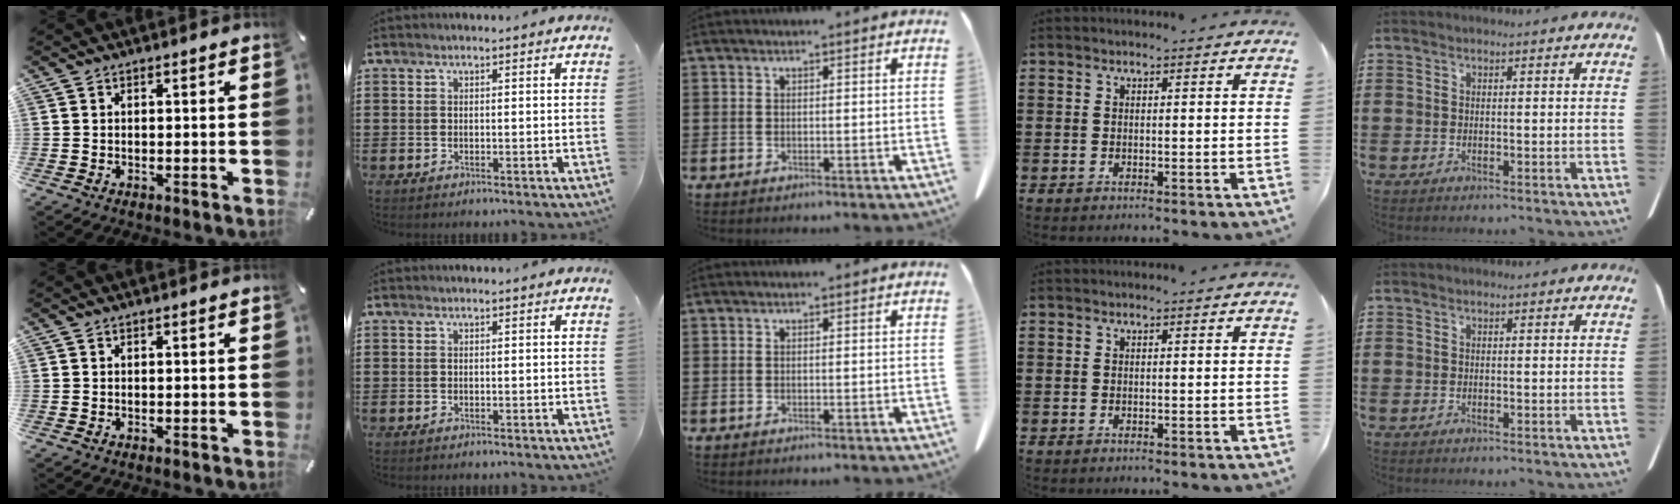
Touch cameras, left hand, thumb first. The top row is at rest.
{}